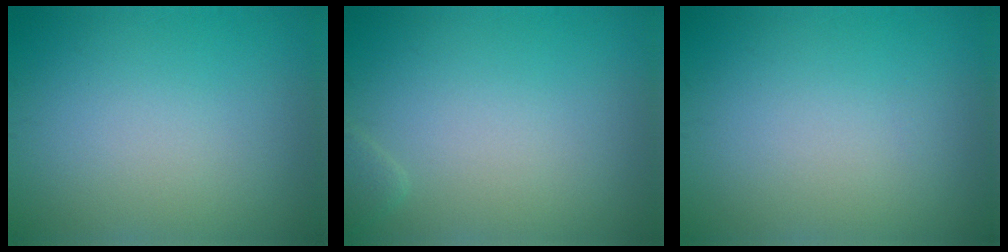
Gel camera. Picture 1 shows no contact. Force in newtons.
{"total": 0.8, "press": 0.8, "slide": 0.1}
{"total": 0.0}